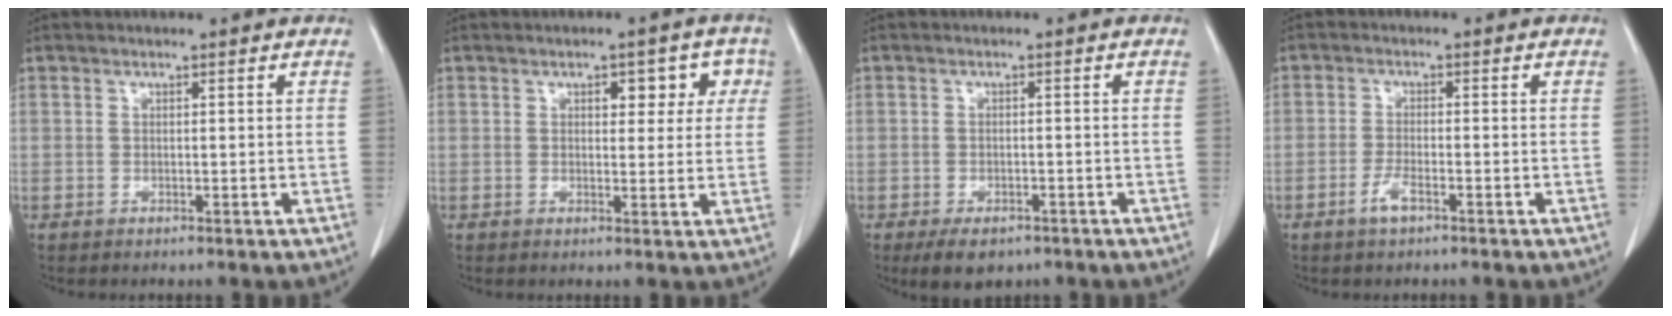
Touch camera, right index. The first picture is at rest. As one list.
[{"total": 5.4, "force": [2.0, 2.9, 4.0], "torque": [-0.033, 0.017, 0.022]}, {"total": 4.7, "force": [-3.3, 2.5, 2.4], "torque": [-0.036, -0.004, -0.045]}, {"total": 2.7, "force": [-1.6, 0.6, 2.1], "torque": [-0.043, 0.000, -0.034]}]